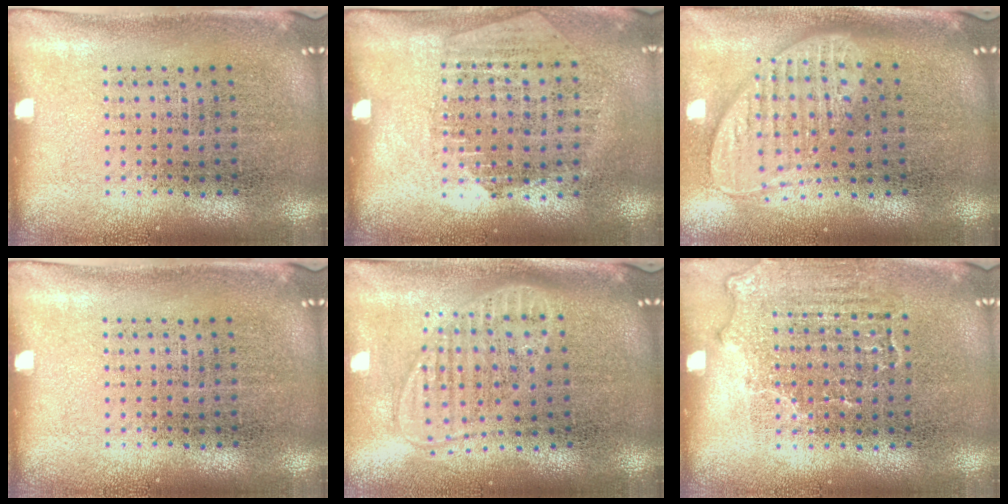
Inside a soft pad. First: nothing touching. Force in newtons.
{"total": 1.3, "press": 1.1, "slide": 0.5}
{"total": 2.0, "press": 1.5, "slide": 1.2}
{"total": 0.0}
{"total": 1.9, "press": 1.6, "slide": 1.1}
{"total": 1.4, "press": 1.2, "slide": 0.6}